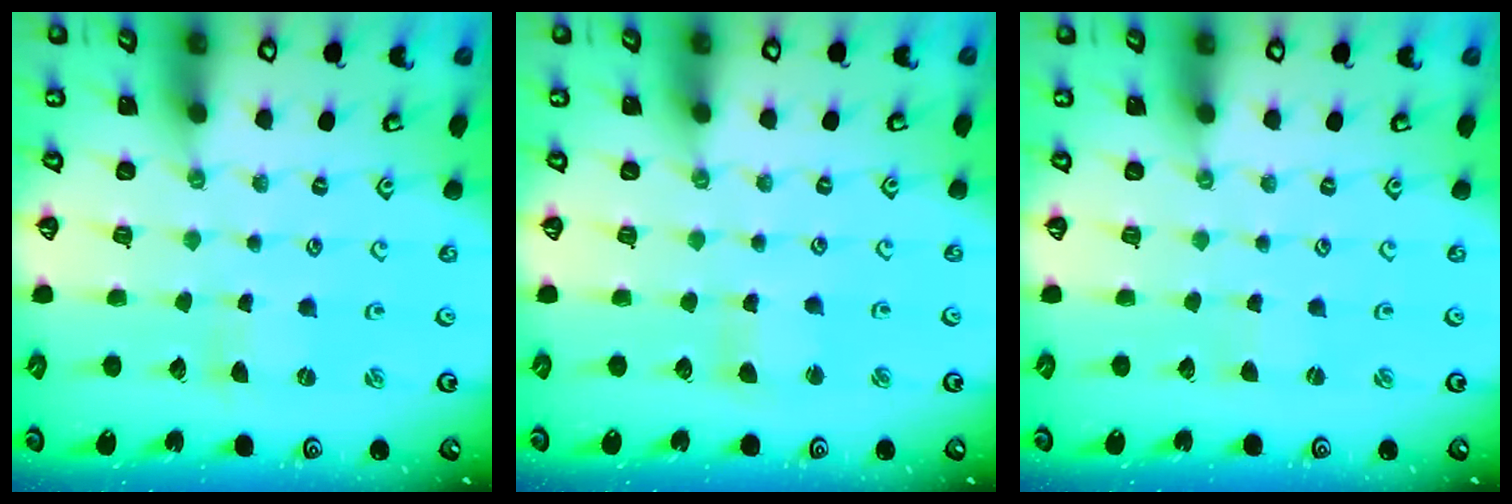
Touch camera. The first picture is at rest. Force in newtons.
{"total": 2.7, "press": 2.7, "slide": 0.2}
{"total": 0.0}